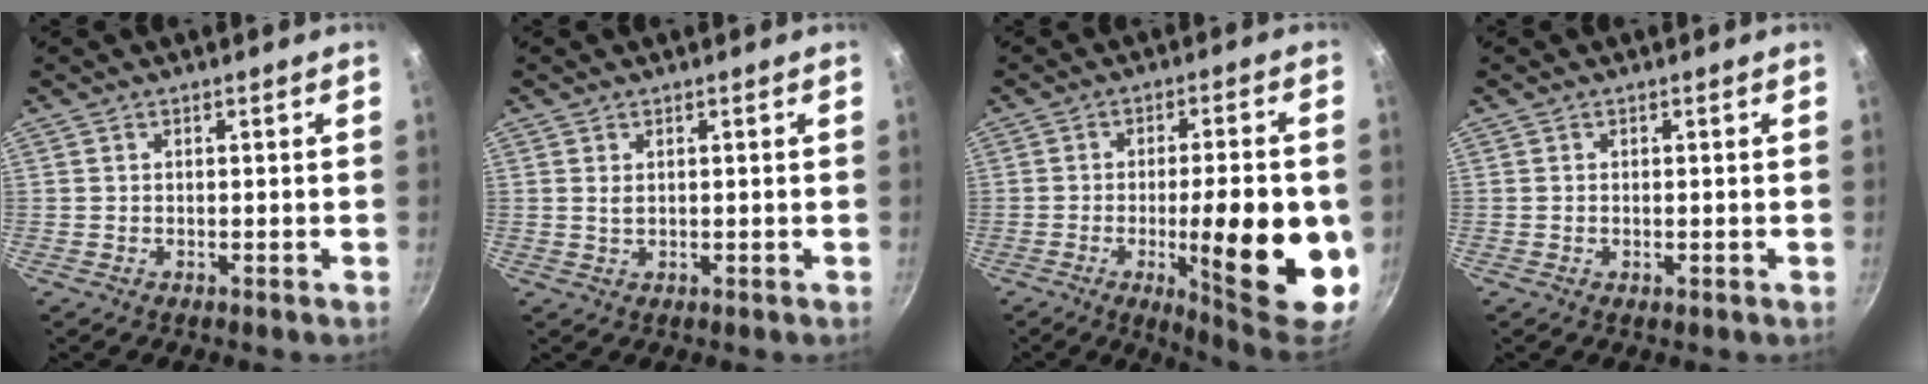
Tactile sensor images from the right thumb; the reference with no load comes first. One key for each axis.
{"total": 1.3, "fx": 0.5, "fy": 0.8, "fz": 1.0, "tx": -0.017, "ty": -0.002, "tz": 0.009}
{"total": 19.8, "fx": -4.1, "fy": 4.9, "fz": 18.7, "tx": -0.244, "ty": 0.003, "tz": -0.052}
{"total": 0.6, "fx": -0.1, "fy": 0.2, "fz": 0.6, "tx": -0.010, "ty": -0.001, "tz": -0.002}